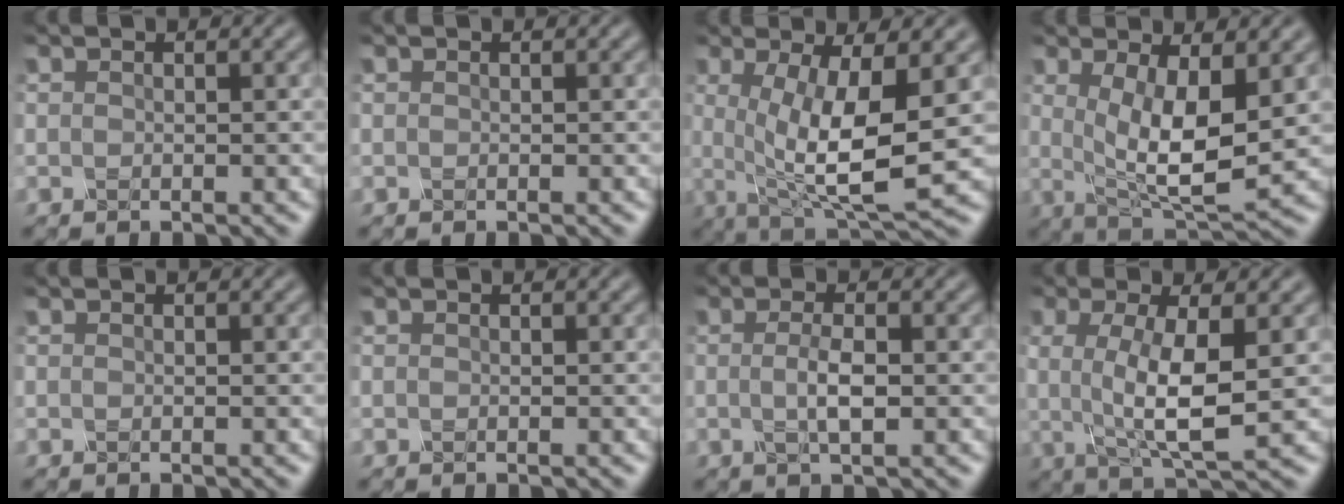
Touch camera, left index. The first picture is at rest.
{"total": 0.0}
{"total": 8.5, "force": [-0.1, 2.3, 8.2], "torque": [-0.144, -0.012, 0.005]}
{"total": 7.2, "force": [0.7, 2.3, 6.7], "torque": [-0.121, -0.012, 0.020]}
{"total": 0.0}
{"total": 0.0}
{"total": 2.6, "force": [-0.1, 0.7, 2.5], "torque": [-0.050, 0.000, -0.004]}
{"total": 6.5, "force": [0.2, 1.7, 6.3], "torque": [-0.119, -0.007, 0.005]}